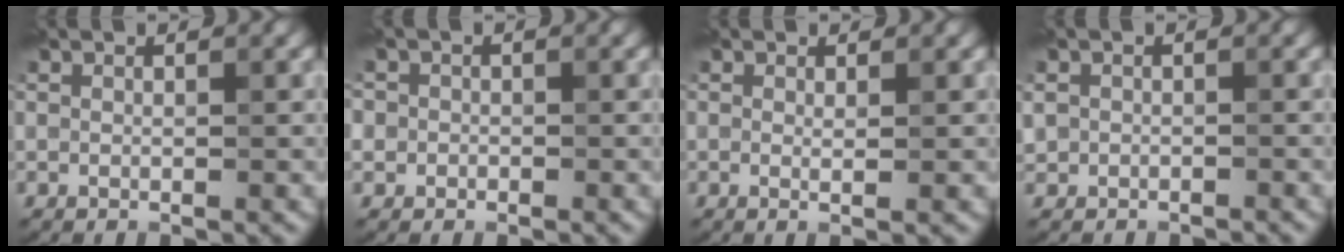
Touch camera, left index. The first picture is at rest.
{"total": 2.5, "force": [0.2, 2.4, 0.6], "torque": [0.014, 0.020, -0.025]}
{"total": 0.7, "force": [0.0, 0.0, 0.7], "torque": [-0.014, -0.001, 0.001]}
{"total": 1.7, "force": [-0.7, 1.5, -0.2], "torque": [0.011, 0.010, -0.009]}